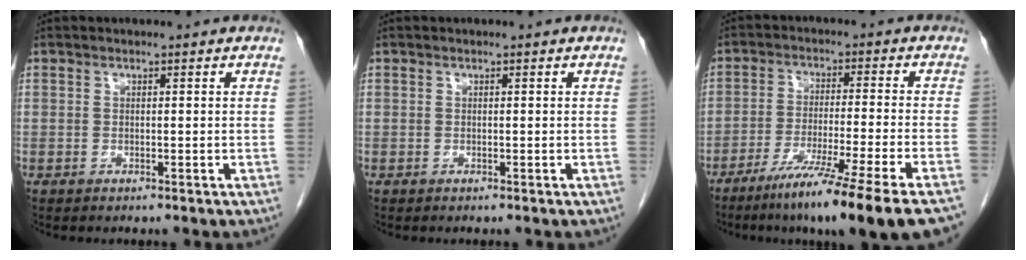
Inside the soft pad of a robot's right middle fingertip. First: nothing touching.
{"total": 0.0}
{"total": 16.2, "force": [-11.6, -1.7, 11.2], "torque": [-0.152, -0.052, -0.180]}